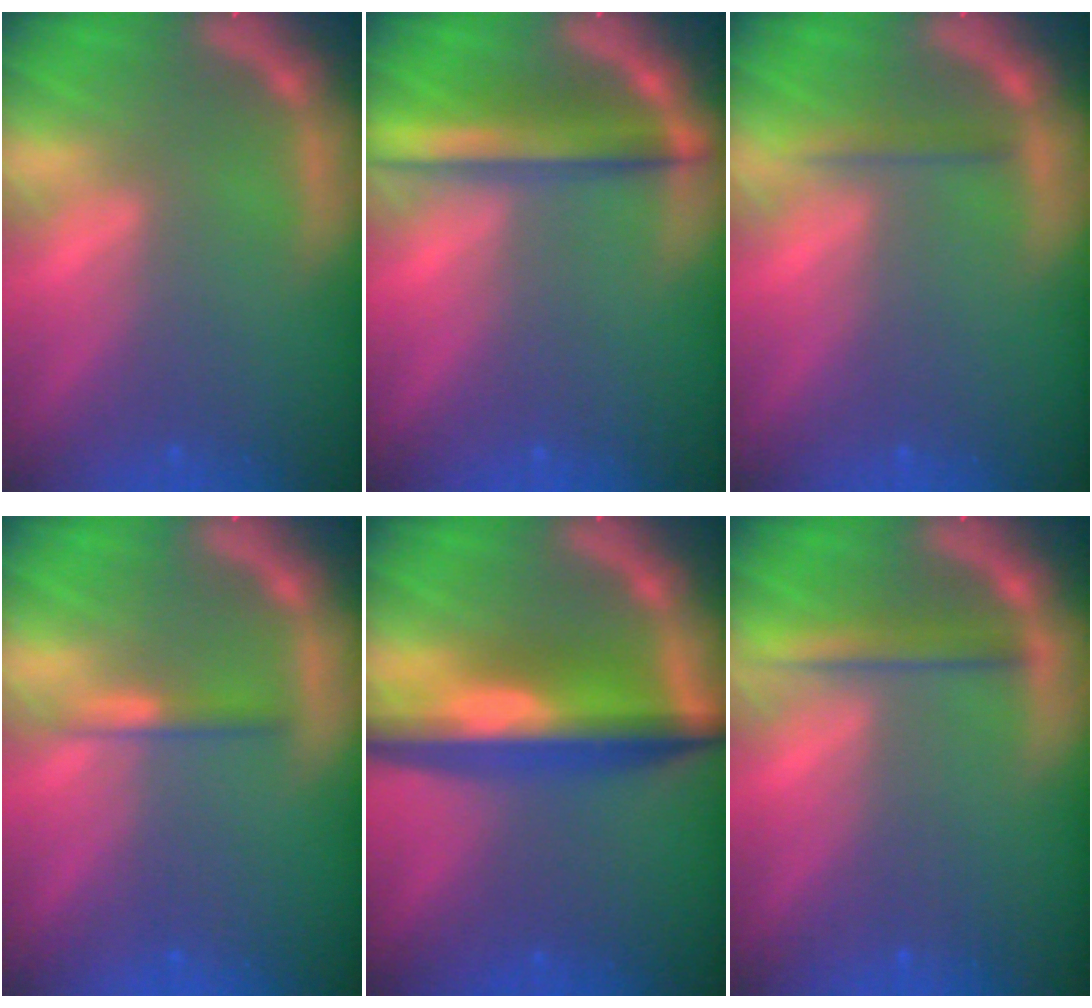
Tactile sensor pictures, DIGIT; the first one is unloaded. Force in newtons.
{"total": 5.0}
{"total": 1.4}
{"total": 1.4}
{"total": 8.1}
{"total": 2.5}